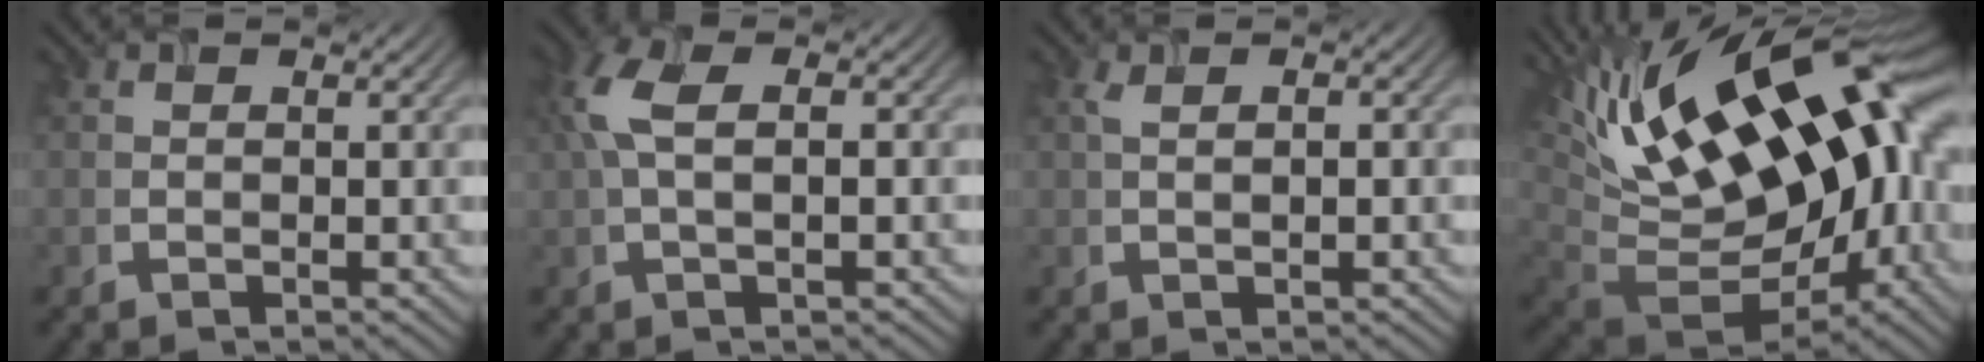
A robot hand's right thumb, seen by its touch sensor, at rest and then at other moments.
{"total": 5.2, "force": [0.7, 2.1, 4.7], "torque": [-0.116, 0.011, 0.009]}
{"total": 2.1, "force": [0.3, 0.6, 2.0], "torque": [-0.039, 0.002, 0.007]}
{"total": 21.8, "force": [5.8, 10.4, 18.2], "torque": [-0.336, 0.024, 0.112]}